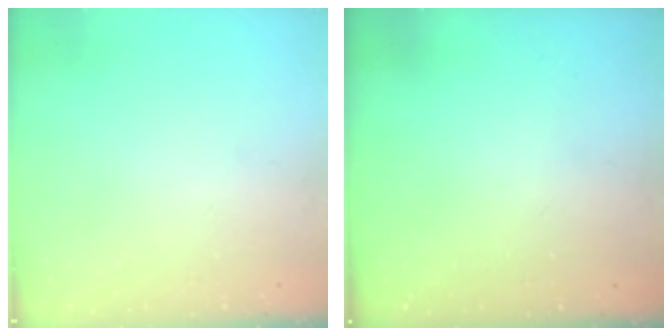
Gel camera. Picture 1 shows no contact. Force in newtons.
{"total": 3.1, "press": 3.0, "slide": 0.8}